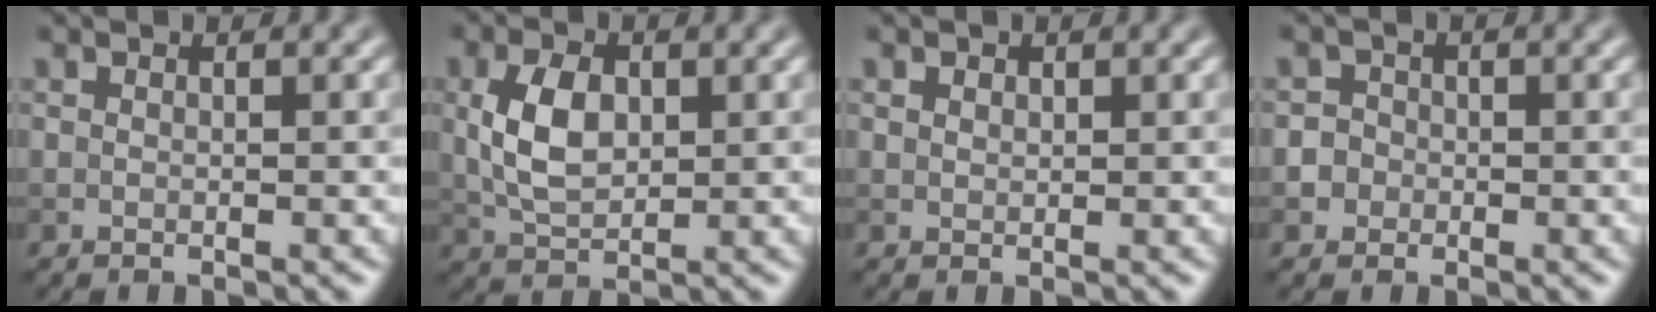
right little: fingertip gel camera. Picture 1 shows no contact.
{"total": 4.8, "force": [0.6, 2.9, 3.8], "torque": [-0.082, 0.003, 0.012]}
{"total": 1.2, "force": [0.8, 0.8, 0.4], "torque": [-0.009, -0.001, 0.009]}
{"total": 2.7, "force": [-0.2, 2.6, 0.8], "torque": [0.013, 0.019, -0.026]}